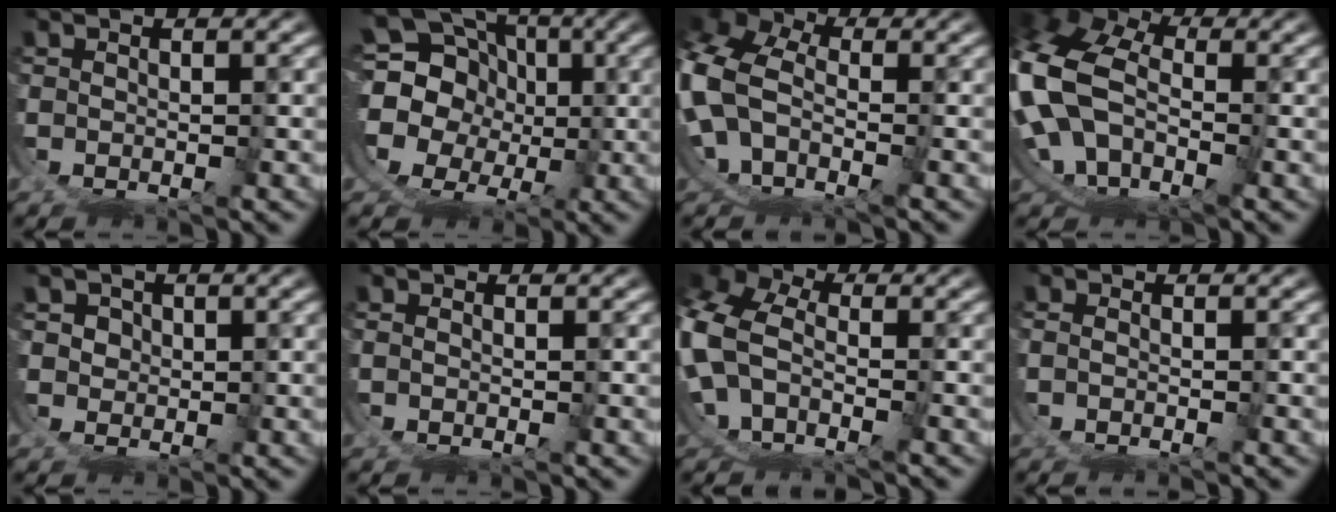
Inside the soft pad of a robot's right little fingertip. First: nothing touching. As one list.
[{"total": 19.1, "force": [0.3, 17.3, 8.1], "torque": [-0.215, -0.061, -0.002]}, {"total": 11.3, "force": [-0.2, 9.8, 5.5], "torque": [-0.149, -0.005, -0.025]}, {"total": 13.1, "force": [0.0, 11.1, 6.9], "torque": [-0.195, -0.021, -0.012]}, {"total": 2.0, "force": [0.5, 1.8, 0.6], "torque": [-0.024, -0.012, 0.016]}, {"total": 0.7, "force": [-0.4, 0.6, 0.1], "torque": [-0.006, -0.004, -0.008]}, {"total": 9.9, "force": [-0.8, 8.6, 4.7], "torque": [-0.136, -0.006, -0.029]}, {"total": 1.7, "force": [-1.4, 0.6, 0.7], "torque": [-0.015, -0.005, -0.021]}]